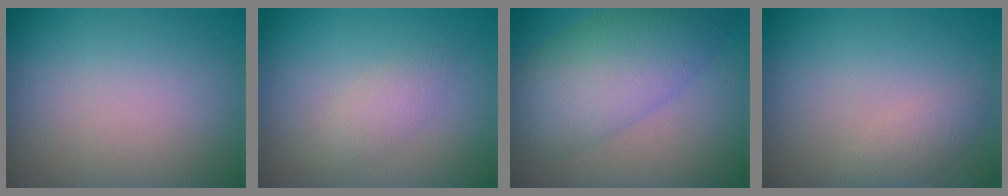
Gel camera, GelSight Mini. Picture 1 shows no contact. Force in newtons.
{"total": 1.6, "press": 1.6, "slide": 0.1}
{"total": 7.3, "press": 7.3, "slide": 0.2}
{"total": 1.4, "press": 1.4, "slide": 0.1}